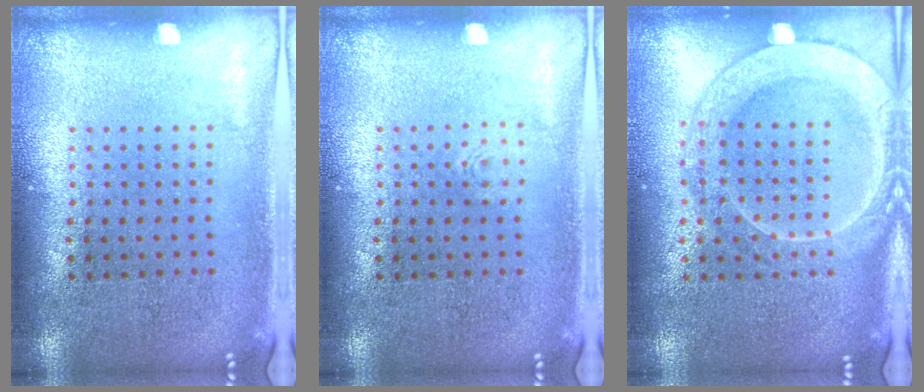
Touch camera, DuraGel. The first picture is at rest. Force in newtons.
{"total": 0.5, "press": 0.5, "slide": 0.1}
{"total": 2.0, "press": 2.0, "slide": 0.3}